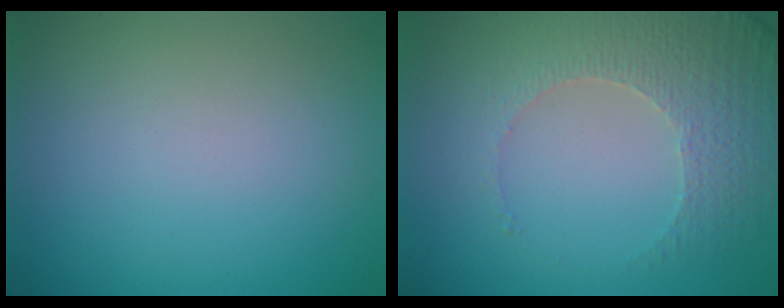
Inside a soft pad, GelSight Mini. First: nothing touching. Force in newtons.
{"total": 4.7, "press": 3.5, "slide": 3.1}